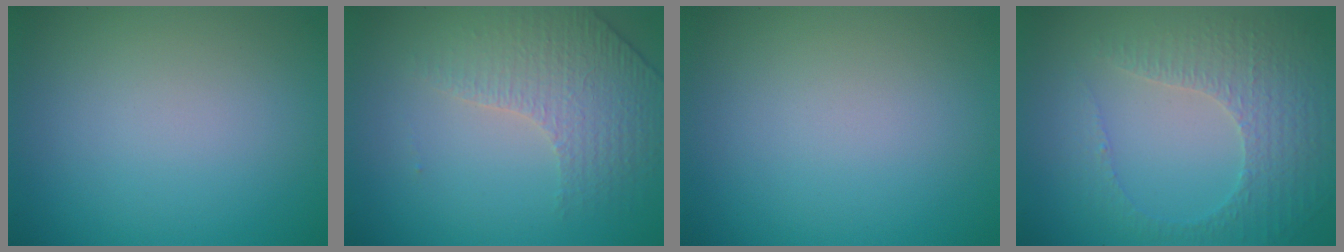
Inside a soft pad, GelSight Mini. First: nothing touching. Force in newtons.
{"total": 4.4, "press": 3.1, "slide": 3.2}
{"total": 0.0}
{"total": 4.6, "press": 3.3, "slide": 3.2}